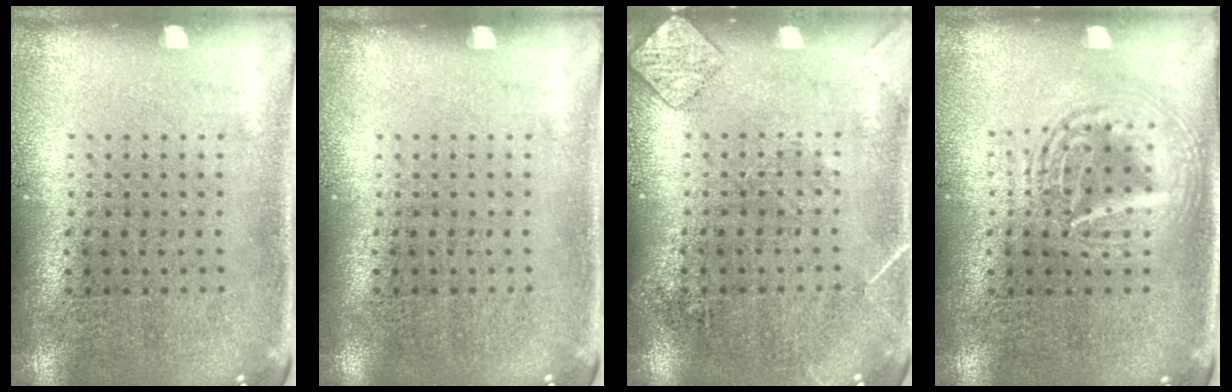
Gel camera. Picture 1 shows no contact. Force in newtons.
{"total": 0.0}
{"total": 1.6, "press": 1.6, "slide": 0.2}
{"total": 2.9, "press": 2.9, "slide": 0.3}